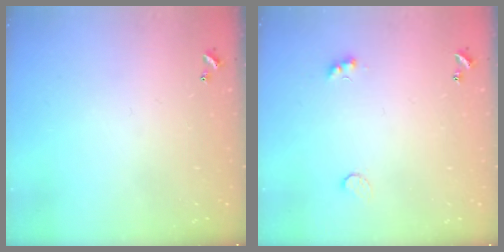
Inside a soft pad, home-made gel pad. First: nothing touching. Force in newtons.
{"total": 4.5, "press": 4.4, "slide": 0.8}